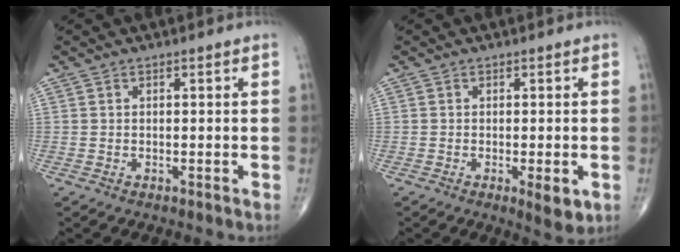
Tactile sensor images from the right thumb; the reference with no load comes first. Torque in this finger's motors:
{"motor_torque": [0.76, 0.82, 0.10, -0.33, 0.09]}